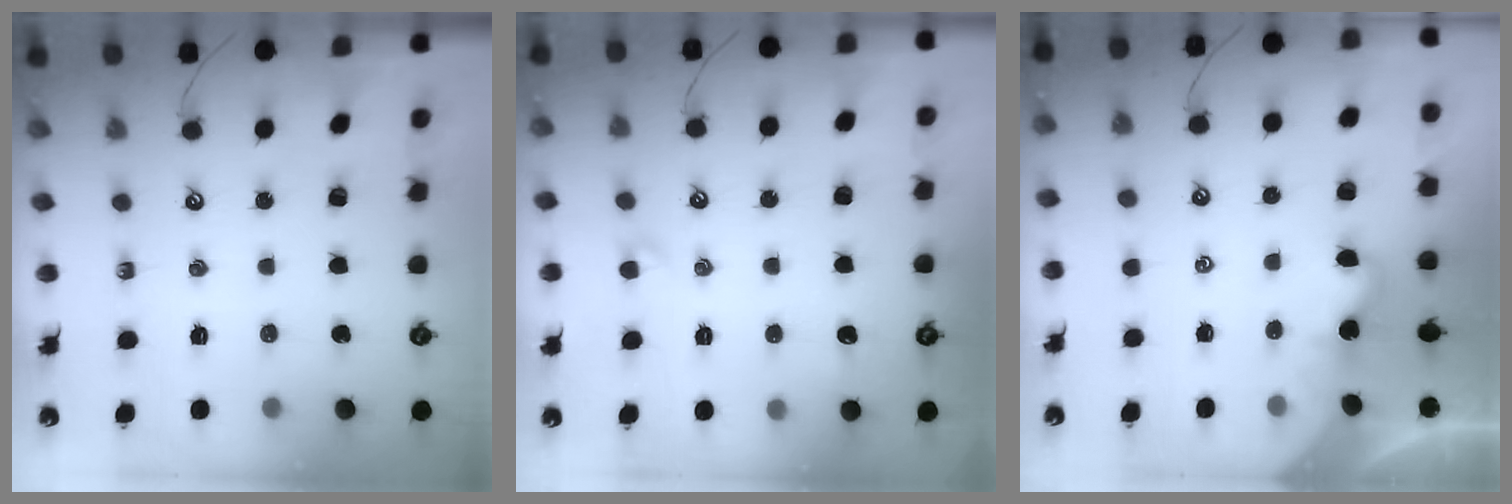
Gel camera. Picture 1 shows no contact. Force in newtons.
{"total": 1.1, "press": 0.9, "slide": 0.5}
{"total": 1.8, "press": 1.8, "slide": 0.3}